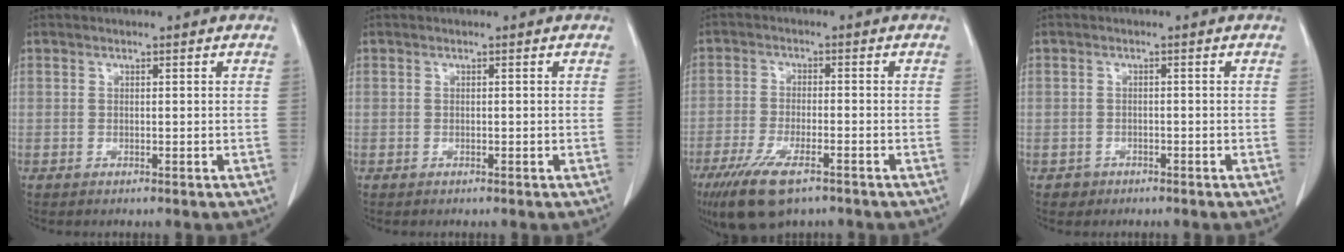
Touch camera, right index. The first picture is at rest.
{"total": 0.0}
{"total": 9.7, "force": [-6.3, 2.7, 6.8], "torque": [-0.130, -0.021, -0.107]}
{"total": 1.7, "force": [-0.9, 1.4, -0.2], "torque": [-0.001, 0.007, -0.017]}